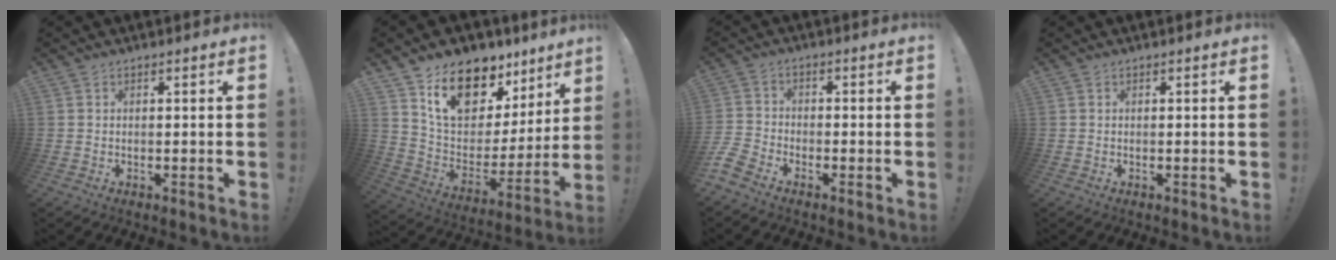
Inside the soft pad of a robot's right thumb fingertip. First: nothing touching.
{"total": 16.8, "force": [11.4, 10.0, 7.3], "torque": [-0.117, -0.078, 0.210]}
{"total": 5.7, "force": [-4.1, 3.3, 2.2], "torque": [-0.065, 0.010, -0.076]}
{"total": 0.0}